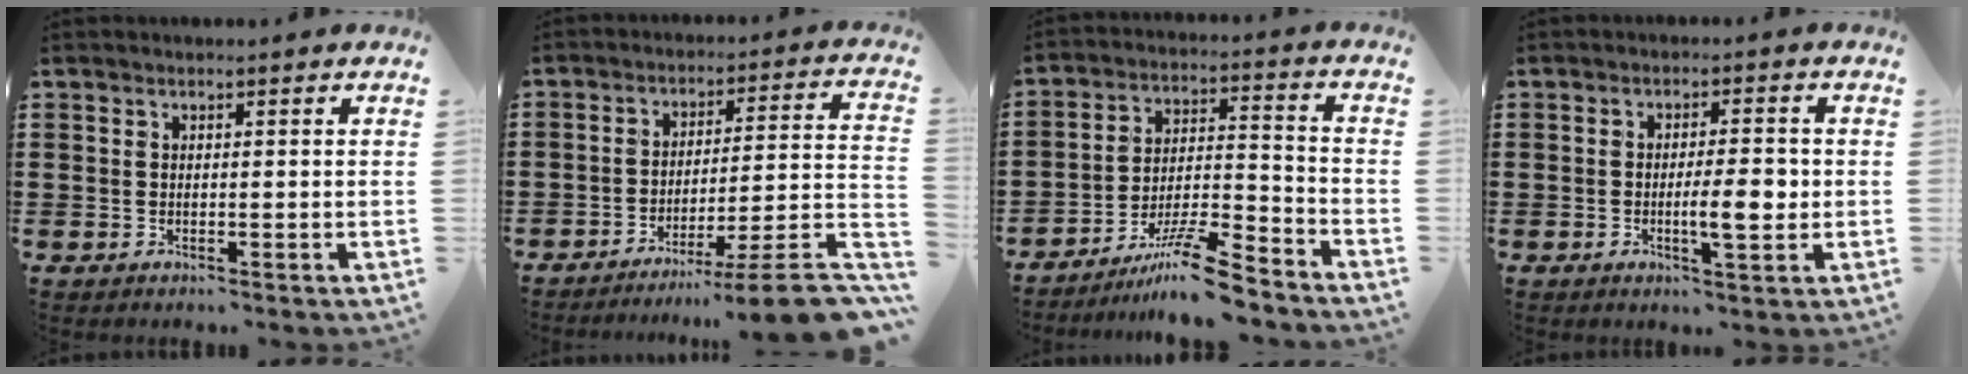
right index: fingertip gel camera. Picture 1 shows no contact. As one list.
[{"total": 7.9, "force": [-5.9, -0.3, 5.3], "torque": [-0.080, -0.008, -0.117]}, {"total": 10.5, "force": [-8.6, 0.7, 5.9], "torque": [-0.094, 0.020, -0.164]}, {"total": 5.4, "force": [-0.7, 1.3, 5.2], "torque": [-0.083, 0.001, -0.017]}]